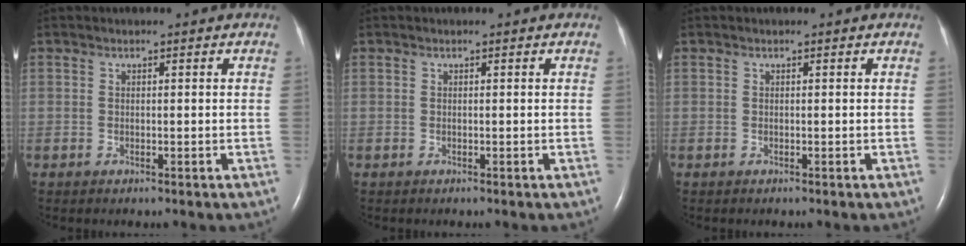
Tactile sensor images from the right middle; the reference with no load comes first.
{"total": 0.0}
{"total": 0.0}